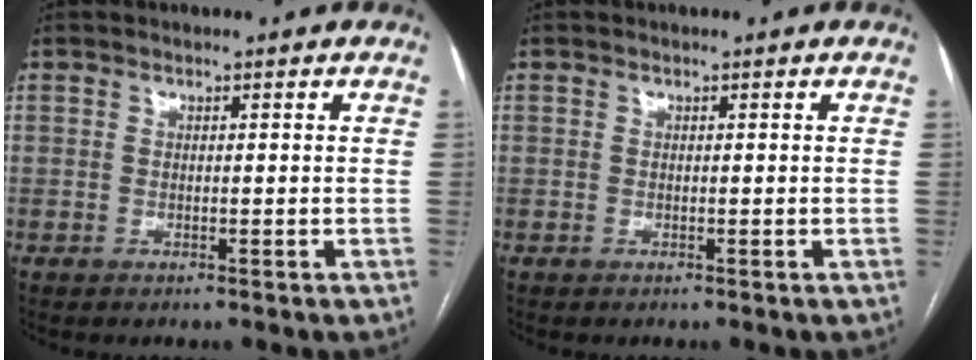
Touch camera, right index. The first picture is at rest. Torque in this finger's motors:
{"motor_torque": [0.00, 0.00, -0.03, 0.00]}